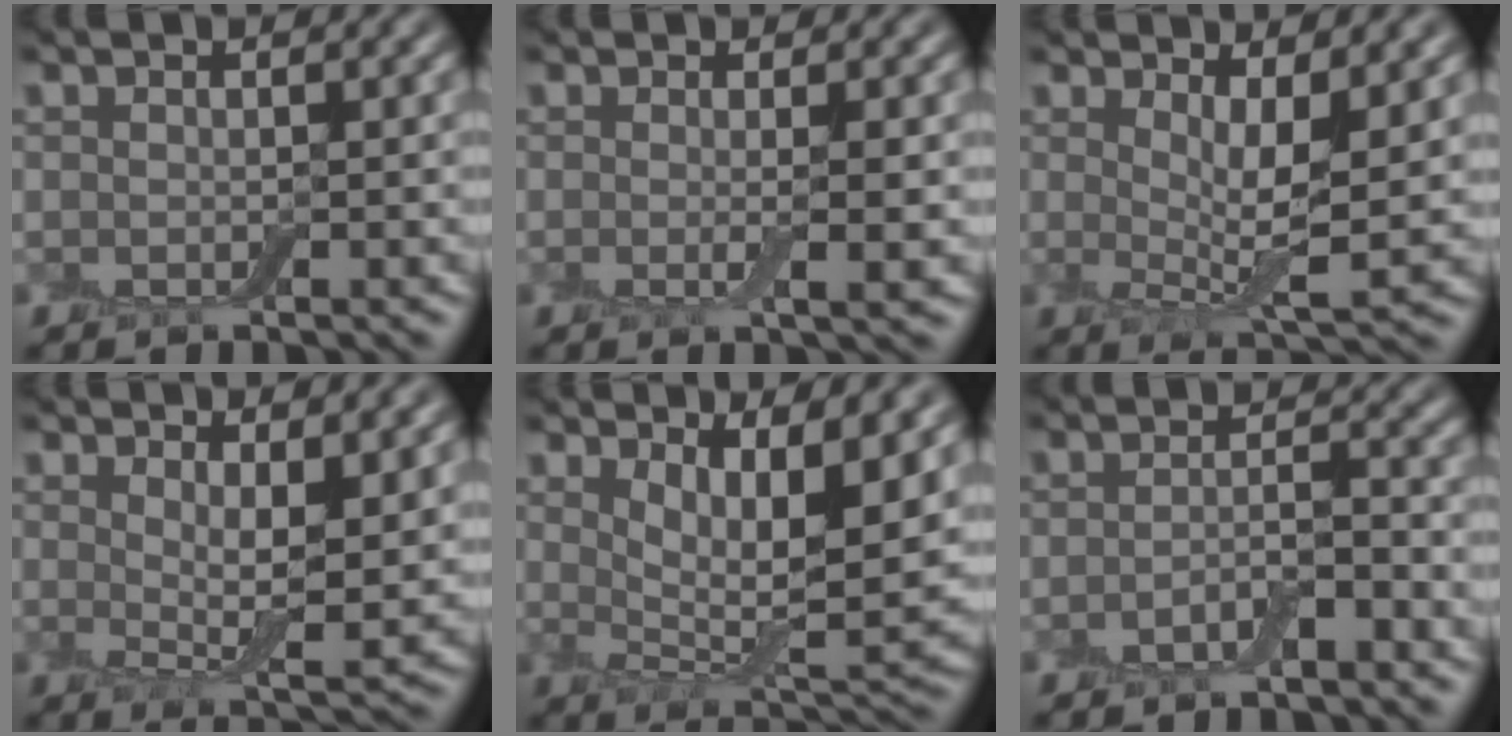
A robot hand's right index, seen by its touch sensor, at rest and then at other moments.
{"total": 2.2, "force": [-0.1, 0.3, 2.1], "torque": [-0.038, -0.007, -0.006]}
{"total": 4.7, "force": [1.5, 1.2, 4.3], "torque": [-0.070, -0.013, 0.024]}
{"total": 4.4, "force": [1.7, 1.2, 3.9], "torque": [-0.065, -0.017, 0.031]}
{"total": 7.7, "force": [3.3, 2.5, 6.5], "torque": [-0.113, -0.015, 0.063]}
{"total": 2.3, "force": [-1.2, 0.7, 1.9], "torque": [-0.035, 0.006, -0.025]}